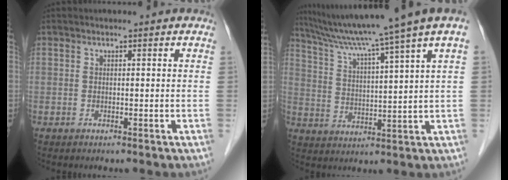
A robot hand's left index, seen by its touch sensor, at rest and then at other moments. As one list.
[{"total": 14.7, "force": [11.2, -2.6, 9.2], "torque": [-0.152, -0.001, 0.171]}]